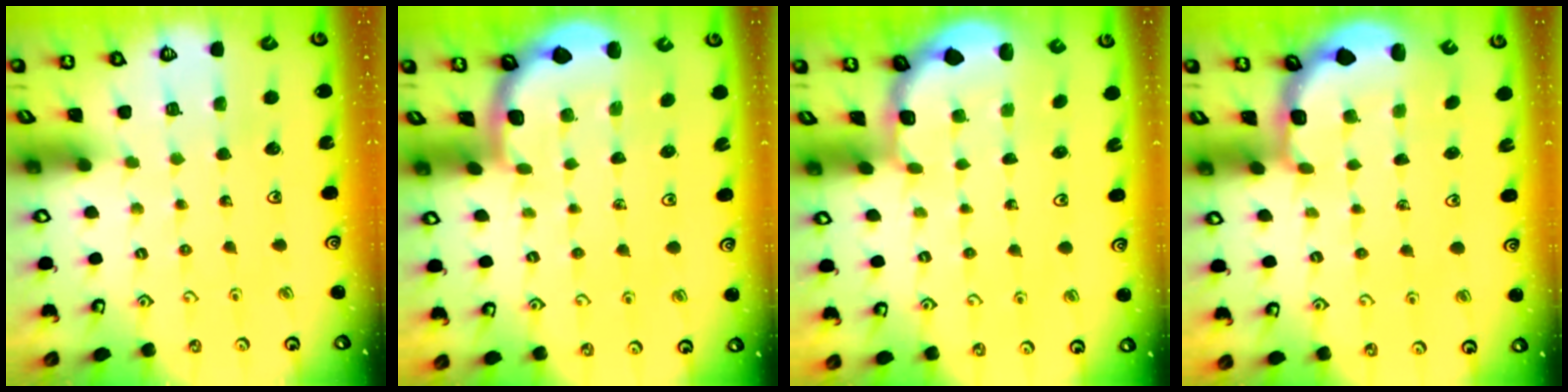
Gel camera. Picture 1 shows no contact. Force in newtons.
{"total": 1.8, "press": 1.8, "slide": 0.2}
{"total": 1.8, "press": 1.6, "slide": 0.7}
{"total": 2.8, "press": 2.3, "slide": 1.7}